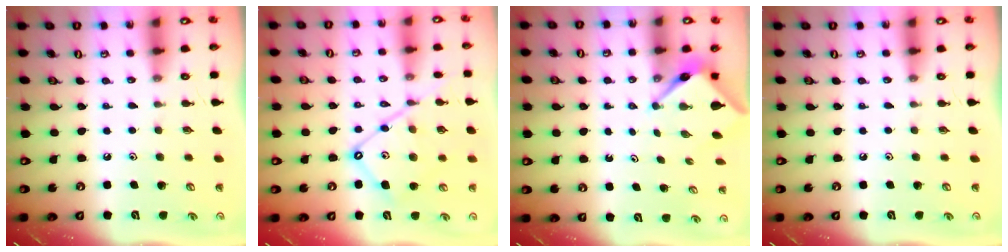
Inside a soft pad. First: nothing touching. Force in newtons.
{"total": 14.2, "press": 14.1, "slide": 1.4}
{"total": 3.9, "press": 3.9, "slide": 0.2}
{"total": 0.0}